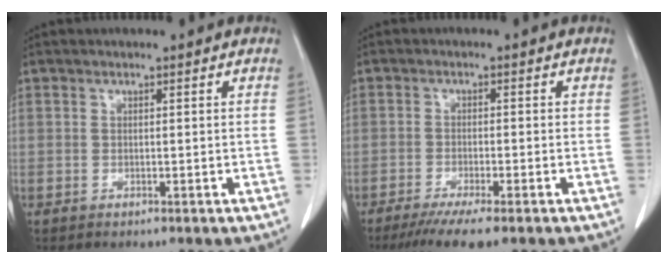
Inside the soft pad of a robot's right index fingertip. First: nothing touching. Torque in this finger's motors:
{"motor_torque": [0.42, -0.42, 0.41, 0.08]}